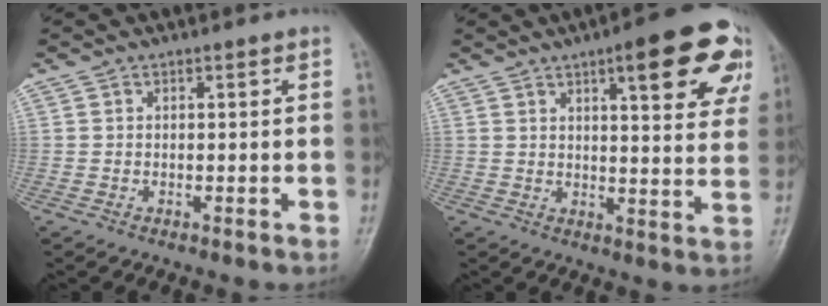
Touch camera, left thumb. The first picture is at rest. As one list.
[{"total": 17.2, "force": [8.5, 4.6, 14.2], "torque": [-0.148, -0.026, 0.103]}]